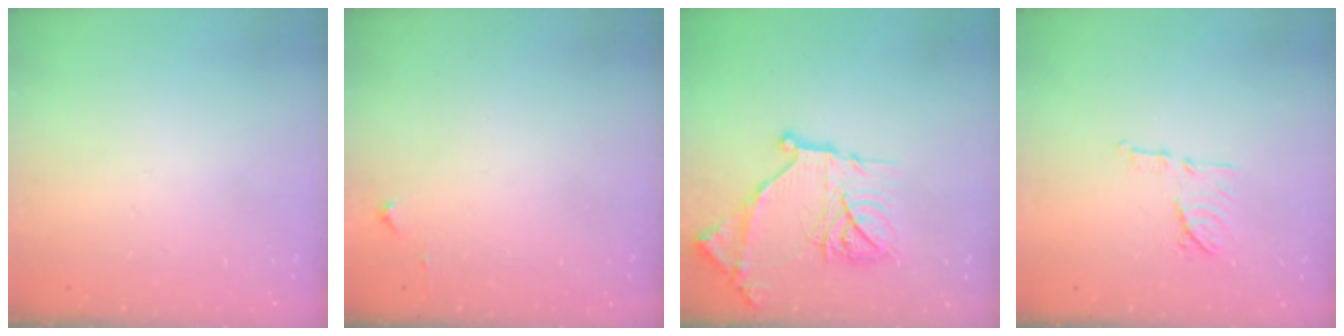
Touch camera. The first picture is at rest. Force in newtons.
{"total": 3.0, "press": 3.0, "slide": 0.4}
{"total": 20.2, "press": 20.1, "slide": 1.9}
{"total": 9.5, "press": 9.5, "slide": 0.8}